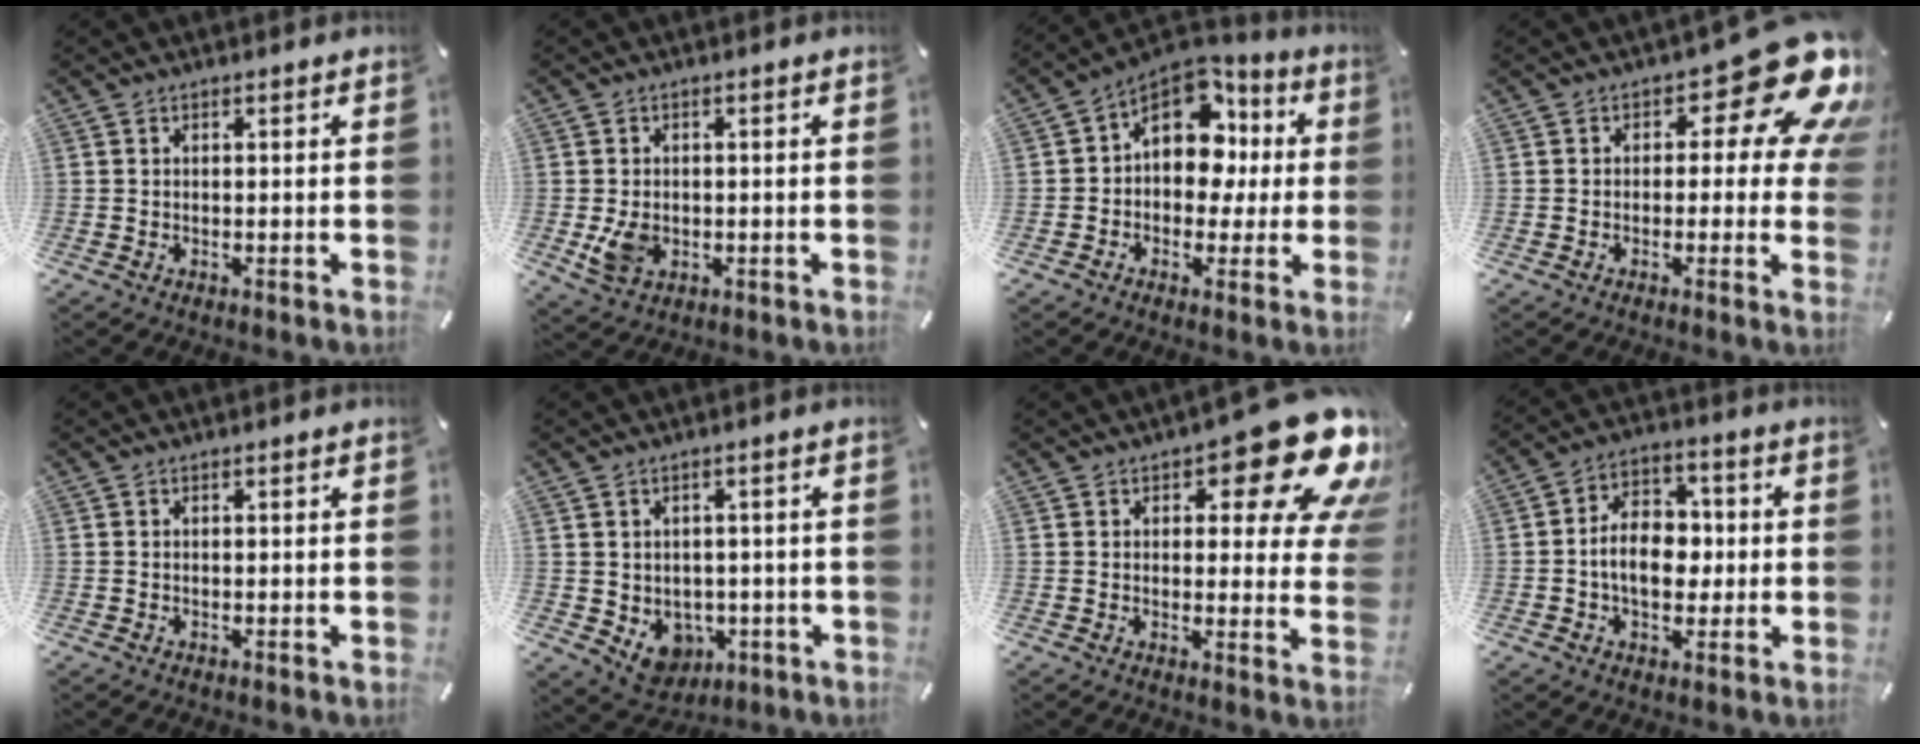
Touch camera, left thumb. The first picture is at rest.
{"total": 5.3, "force": [-0.6, 4.1, 3.3], "torque": [-0.060, -0.006, -0.012]}
{"total": 13.8, "force": [3.6, 10.2, 8.5], "torque": [-0.125, -0.018, 0.071]}
{"total": 16.7, "force": [7.4, 7.7, 12.8], "torque": [-0.153, -0.051, 0.122]}
{"total": 0.0}
{"total": 5.6, "force": [-0.4, 5.2, 1.9], "torque": [-0.031, -0.008, -0.006]}
{"total": 17.9, "force": [10.0, 6.9, 13.1], "torque": [-0.167, -0.068, 0.165]}
{"total": 10.9, "force": [-1.3, 7.9, 7.4], "torque": [-0.130, 0.014, -0.024]}